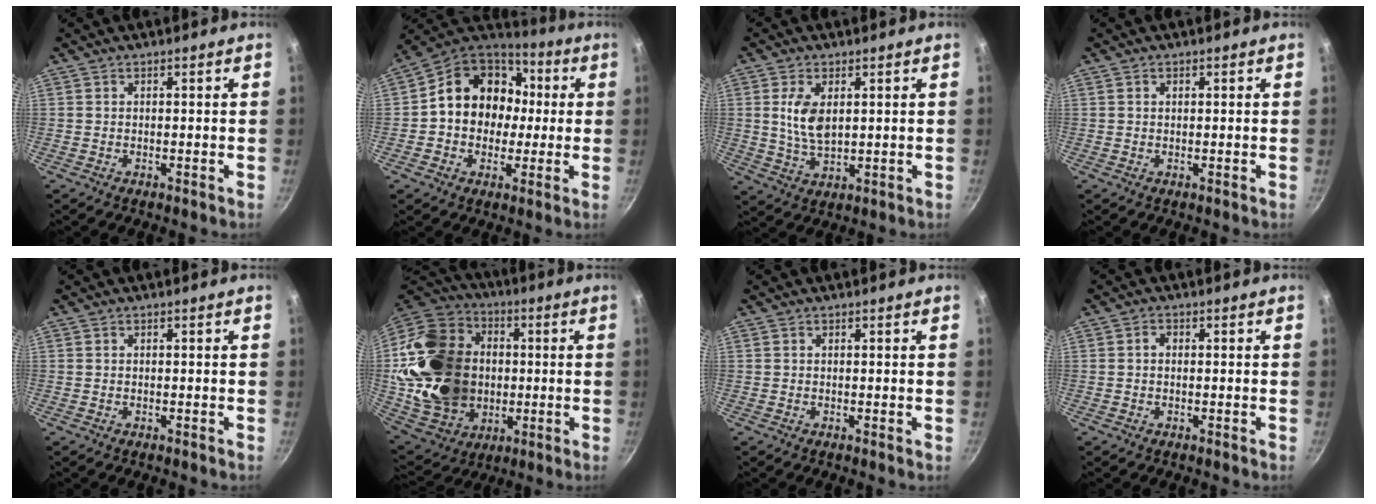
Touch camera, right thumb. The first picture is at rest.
{"total": 17.2, "force": [1.2, 14.4, 9.4], "torque": [-0.118, 0.040, 0.009]}
{"total": 7.2, "force": [1.6, 4.0, 5.8], "torque": [-0.110, -0.013, 0.034]}
{"total": 0.6, "force": [0.2, 0.4, 0.3], "torque": [-0.005, 0.003, 0.004]}
{"total": 0.0}
{"total": 28.5, "force": [0.3, 22.4, 17.5], "torque": [-0.306, 0.030, 0.021]}
{"total": 0.0}
{"total": 1.4, "force": [0.1, 1.1, 0.9], "torque": [-0.015, 0.007, -0.001]}